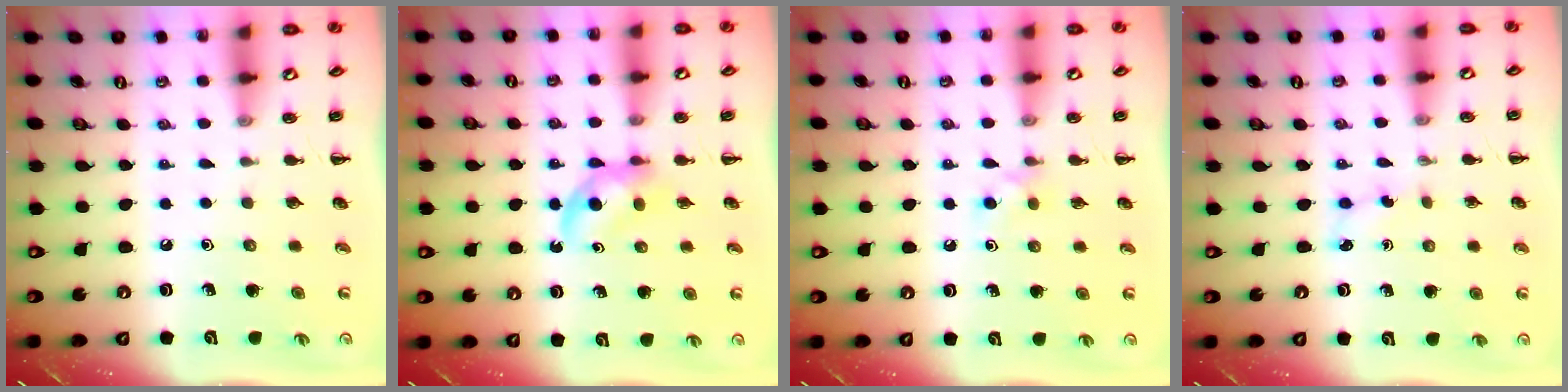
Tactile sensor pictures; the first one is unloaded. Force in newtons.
{"total": 4.4, "press": 4.1, "slide": 1.6}
{"total": 3.2, "press": 2.9, "slide": 1.5}
{"total": 2.6, "press": 2.5, "slide": 0.8}